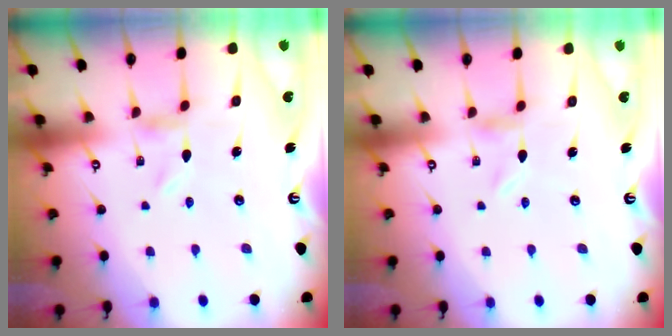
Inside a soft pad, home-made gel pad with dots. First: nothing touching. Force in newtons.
{"total": 0.0}